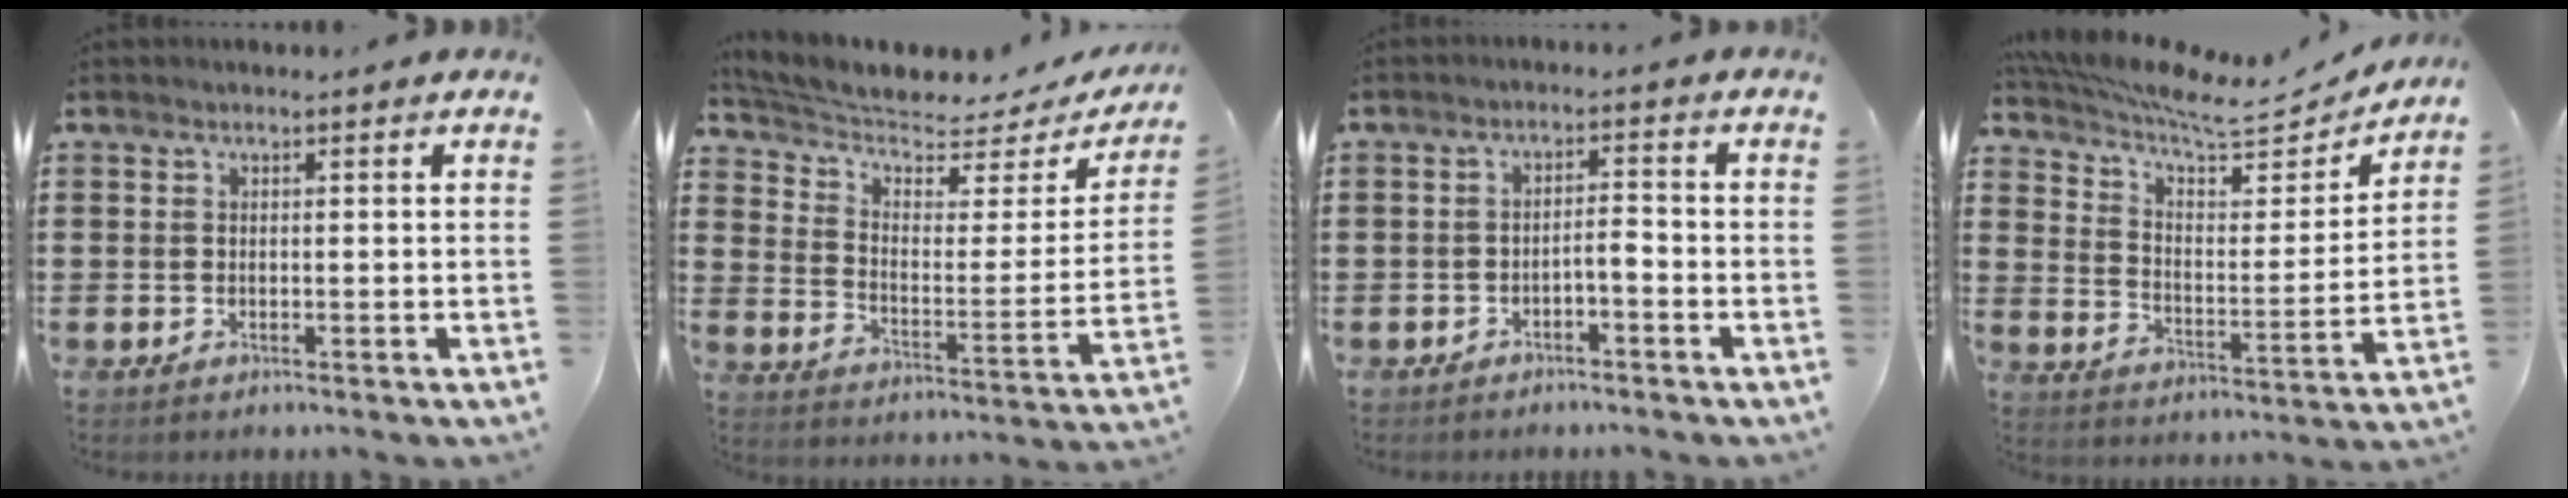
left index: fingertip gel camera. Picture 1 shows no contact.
{"total": 4.5, "force": [3.7, 1.6, 2.0], "torque": [-0.062, -0.031, 0.058]}
{"total": 2.3, "force": [-2.0, 0.4, 1.2], "torque": [-0.027, 0.005, -0.044]}
{"total": 7.7, "force": [6.8, 1.5, 3.1], "torque": [-0.086, -0.048, 0.112]}